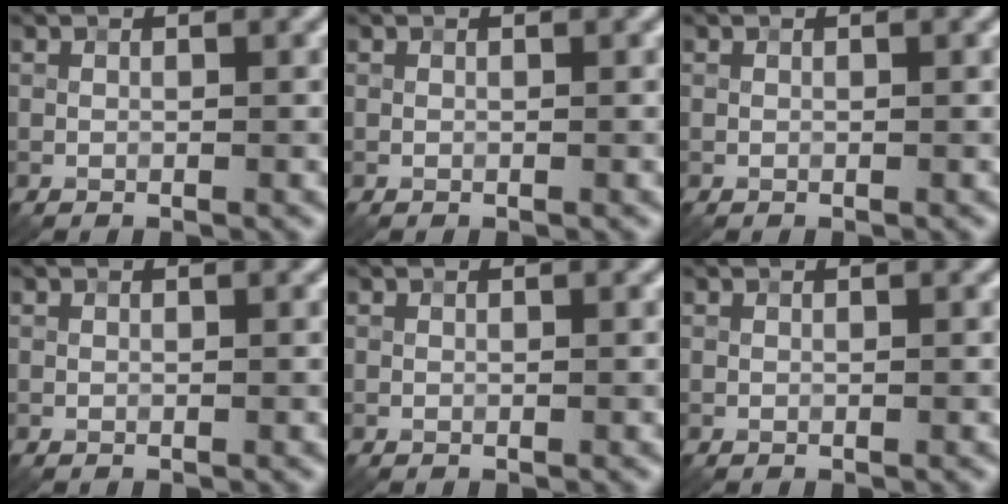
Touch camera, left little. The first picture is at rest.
{"total": 0.0}
{"total": 0.0}
{"total": 0.0}
{"total": 0.0}
{"total": 0.0}